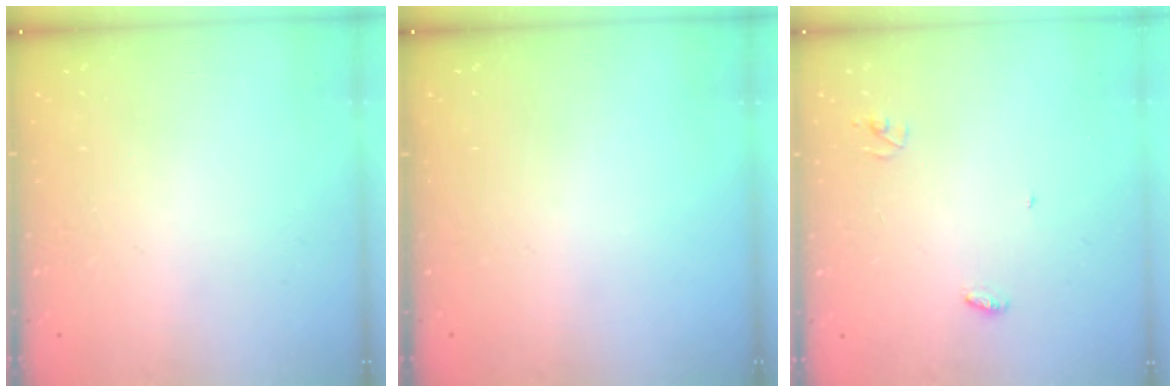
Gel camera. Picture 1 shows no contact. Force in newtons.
{"total": 0.0}
{"total": 3.3, "press": 3.2, "slide": 0.3}